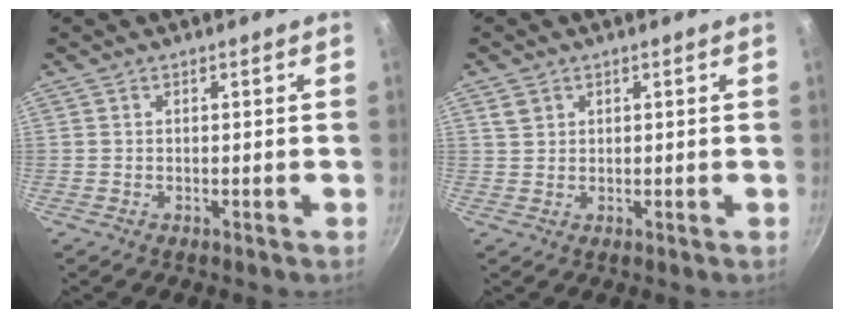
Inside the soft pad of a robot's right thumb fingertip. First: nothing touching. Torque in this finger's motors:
{"motor_torque": [-0.02, -0.09, 0.23, 0.13, -0.01]}